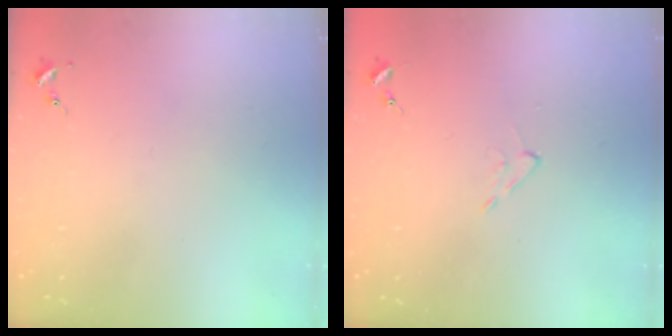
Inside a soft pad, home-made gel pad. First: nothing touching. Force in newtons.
{"total": 4.3, "press": 4.3, "slide": 0.7}